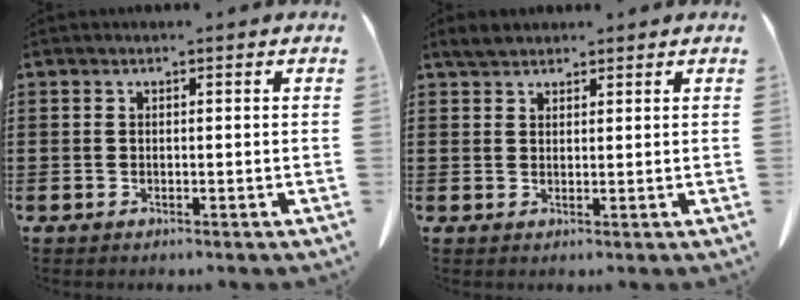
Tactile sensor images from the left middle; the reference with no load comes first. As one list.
[{"total": 2.2, "force": [2.0, 0.8, 0.6], "torque": [-0.017, 0.006, 0.039]}]